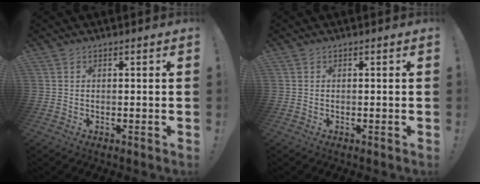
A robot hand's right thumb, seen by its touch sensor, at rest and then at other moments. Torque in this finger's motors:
{"motor_torque": [0.24, -0.07, 0.16, -0.05, 0.02]}